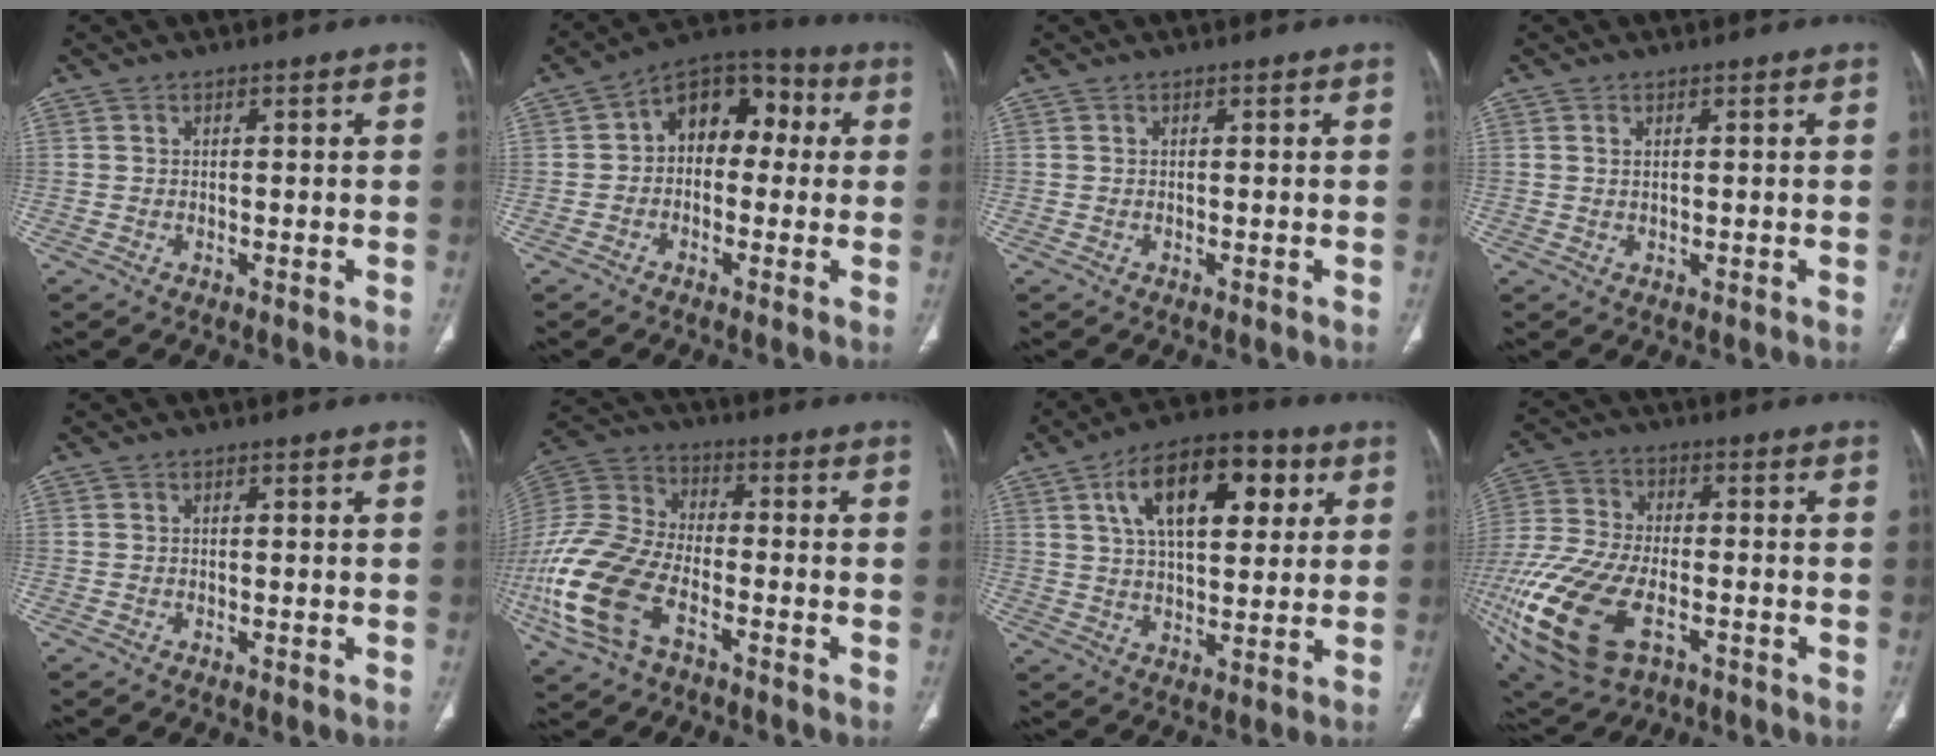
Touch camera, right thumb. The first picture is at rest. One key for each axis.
{"total": 11.5, "fx": 1.3, "fy": 8.0, "fz": 8.1, "tx": -0.073, "ty": 0.038, "tz": 0.001}
{"total": 0.0}
{"total": 0.9, "fx": 0.4, "fy": 0.3, "fz": 0.7, "tx": -0.017, "ty": 0.004, "tz": 0.011}
{"total": 0.0}
{"total": 19.6, "fx": -7.9, "fy": 10.8, "fz": 14.3, "tx": -0.336, "ty": 0.022, "tz": -0.151}
{"total": 17.5, "fx": 6.6, "fy": 8.7, "fz": 13.6, "tx": -0.184, "ty": -0.003, "tz": 0.105}
{"total": 23.5, "fx": -8.9, "fy": 12.9, "fz": 17.6, "tx": -0.440, "ty": -0.012, "tz": -0.153}